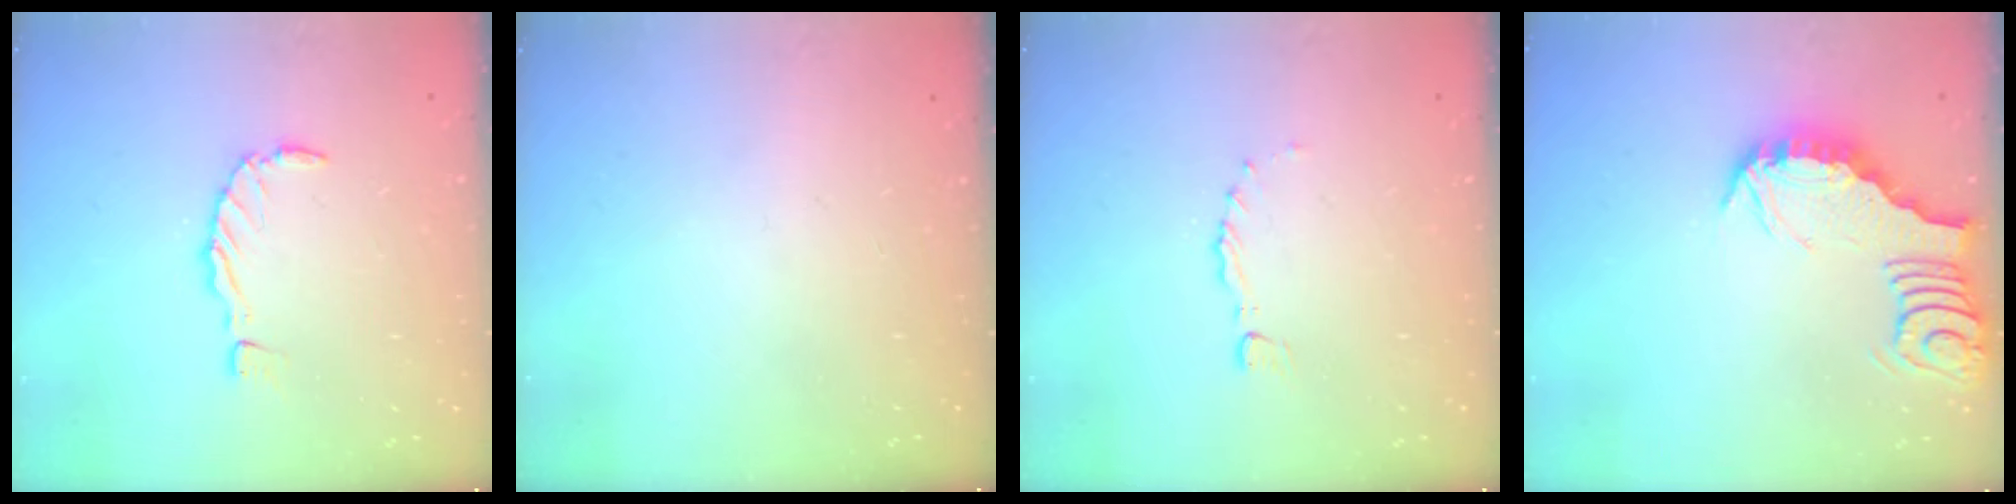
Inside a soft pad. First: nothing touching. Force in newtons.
{"total": 0.0}
{"total": 0.0}
{"total": 3.5, "press": 3.5, "slide": 0.3}